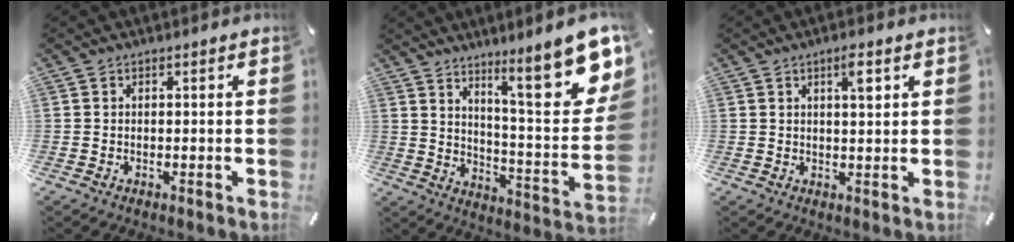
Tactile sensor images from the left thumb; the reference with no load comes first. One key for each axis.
{"total": 18.9, "fx": 12.3, "fy": 4.5, "fz": 13.7, "tx": -0.193, "ty": -0.097, "tz": 0.192}
{"total": 3.8, "fx": 1.8, "fy": 0.9, "fz": 3.3, "tx": -0.052, "ty": -0.002, "tz": 0.025}